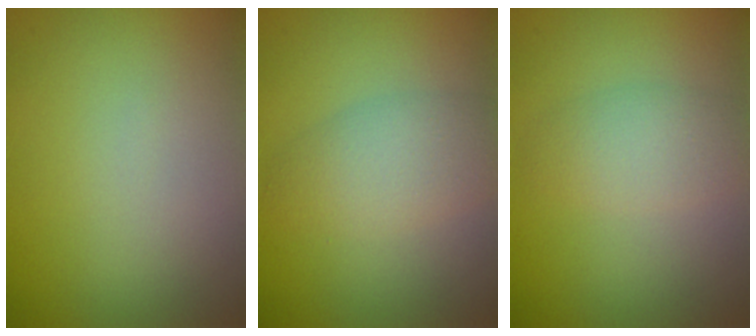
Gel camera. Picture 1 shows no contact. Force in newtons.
{"total": 2.4, "press": 2.4, "slide": 0.2}
{"total": 3.0, "press": 3.0, "slide": 0.0}